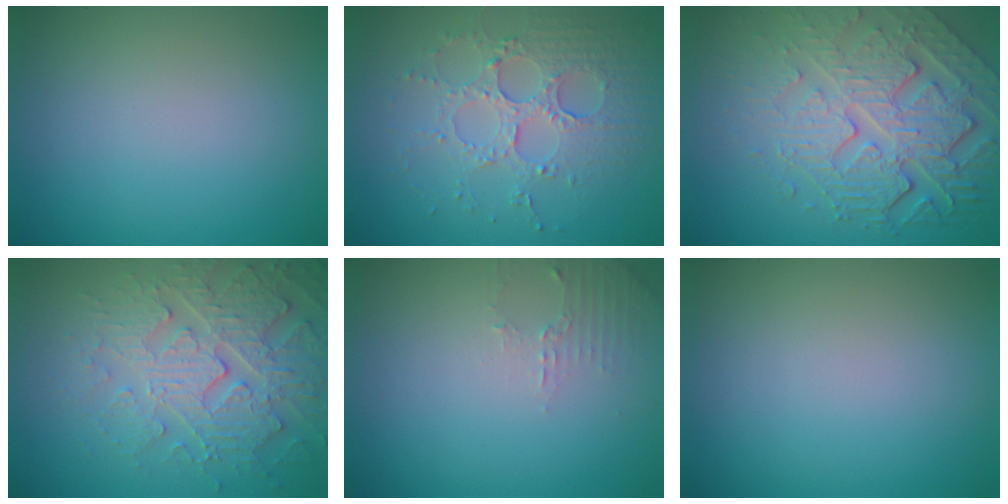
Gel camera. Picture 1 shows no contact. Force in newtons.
{"total": 3.9, "press": 3.6, "slide": 1.4}
{"total": 8.0, "press": 5.6, "slide": 5.7}
{"total": 5.5, "press": 5.1, "slide": 2.0}
{"total": 1.4, "press": 1.4, "slide": 0.4}
{"total": 0.0}